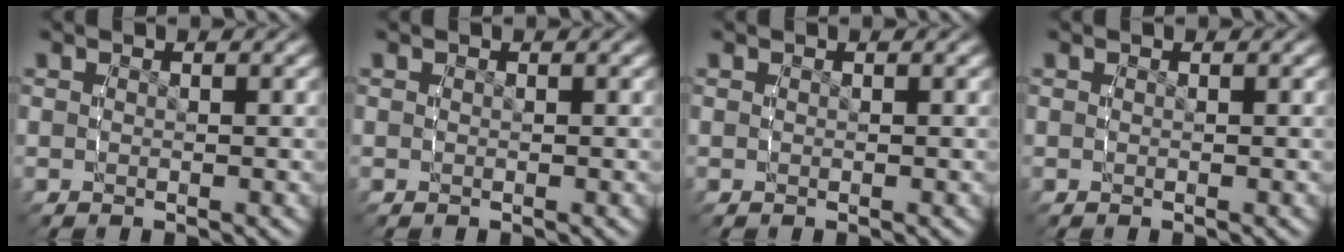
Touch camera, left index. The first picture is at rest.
{"total": 0.0}
{"total": 0.0}
{"total": 0.0}